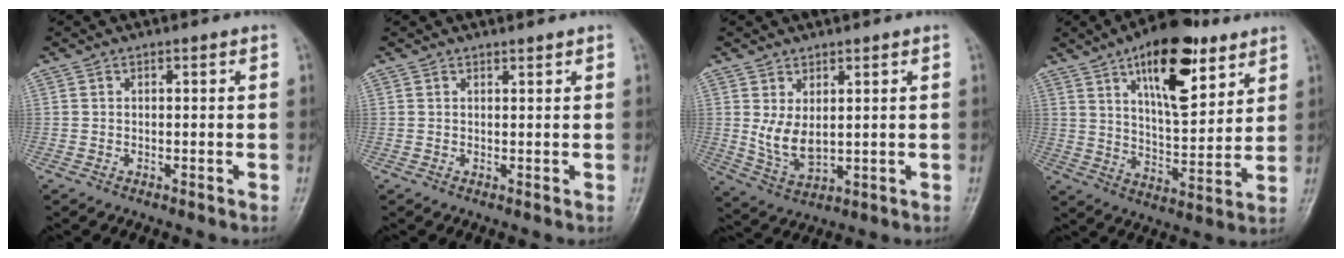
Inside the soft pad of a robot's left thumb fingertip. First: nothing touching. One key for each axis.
{"total": 0.7, "fx": 0.6, "fy": -0.1, "fz": 0.1, "tx": -0.004, "ty": -0.007, "tz": 0.012}
{"total": 6.2, "fx": 1.5, "fy": 3.1, "fz": 5.1, "tx": -0.090, "ty": -0.019, "tz": 0.043}
{"total": 18.0, "fx": 9.7, "fy": 7.4, "fz": 13.3, "tx": -0.171, "ty": -0.044, "tz": 0.156}